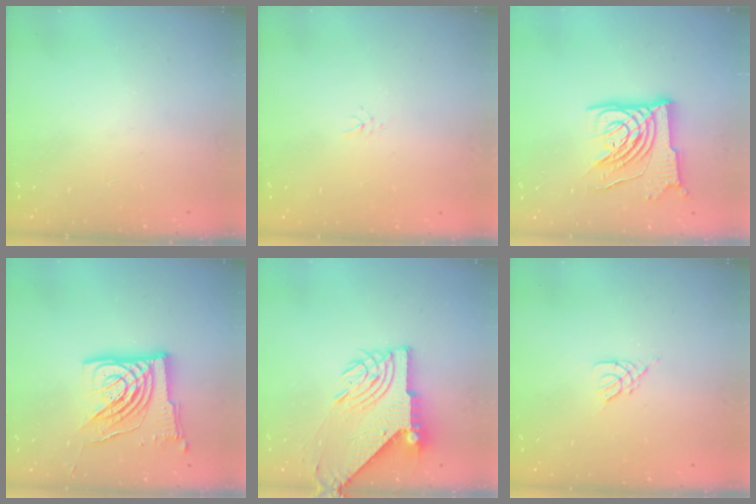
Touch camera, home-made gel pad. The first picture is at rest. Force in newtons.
{"total": 2.0, "press": 2.0, "slide": 0.3}
{"total": 14.6, "press": 14.5, "slide": 1.8}
{"total": 16.6, "press": 16.4, "slide": 2.1}
{"total": 9.4, "press": 9.4, "slide": 1.1}
{"total": 2.7, "press": 2.7, "slide": 0.5}